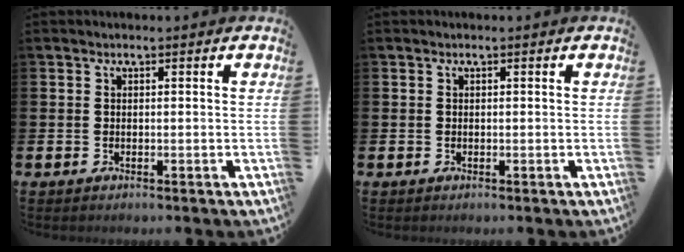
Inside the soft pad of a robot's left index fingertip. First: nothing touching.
{"total": 0.0}